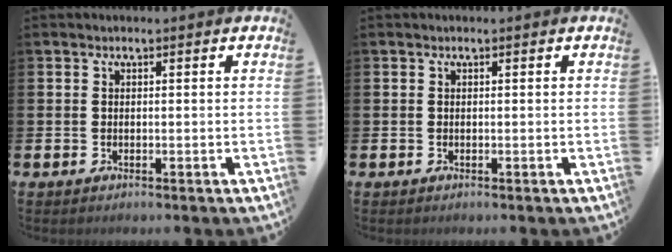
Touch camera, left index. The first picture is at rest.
{"total": 0.0}